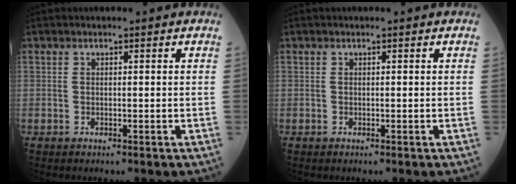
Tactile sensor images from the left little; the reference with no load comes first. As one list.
[{"total": 0.0}]